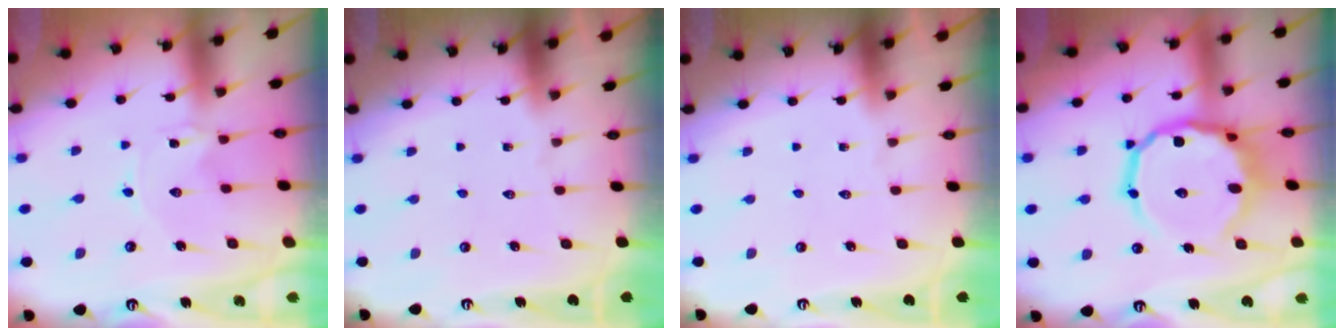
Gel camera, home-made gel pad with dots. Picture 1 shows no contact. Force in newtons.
{"total": 0.0}
{"total": 0.0}
{"total": 16.0, "press": 15.7, "slide": 2.8}